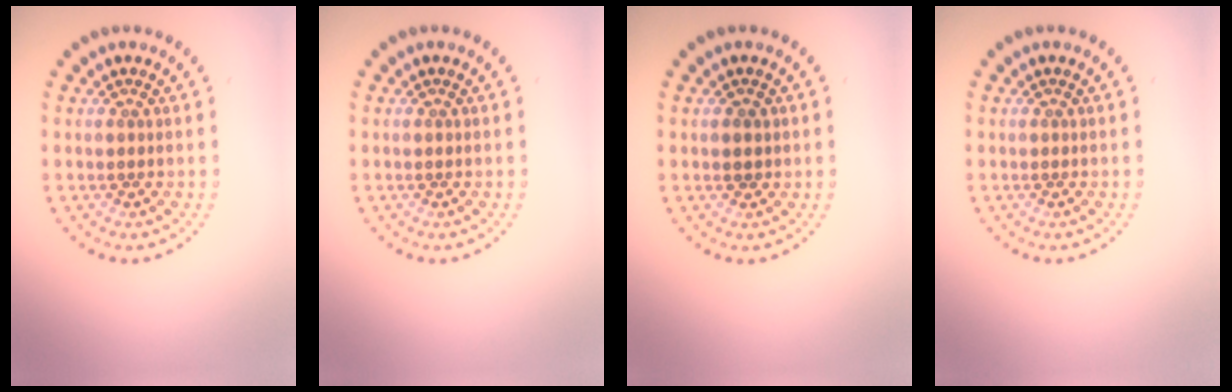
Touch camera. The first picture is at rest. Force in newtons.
{"total": 0.0}
{"total": 1.2, "press": 1.2, "slide": 0.4}
{"total": 0.0}